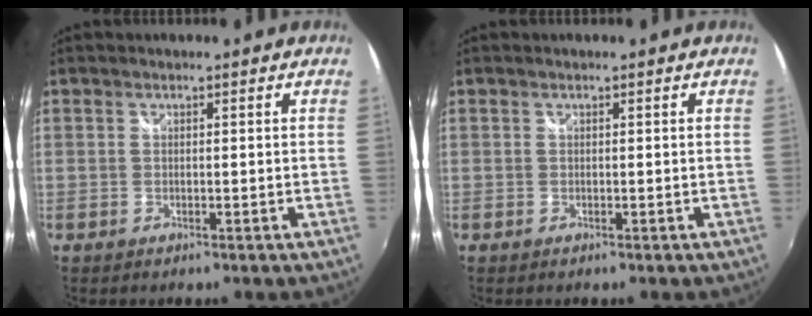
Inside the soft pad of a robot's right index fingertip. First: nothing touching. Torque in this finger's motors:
{"motor_torque": [-0.08, 0.02, -0.02, 0.01]}